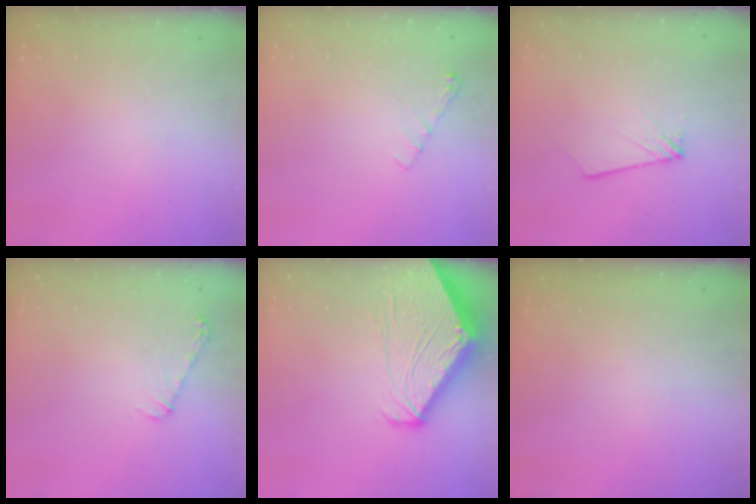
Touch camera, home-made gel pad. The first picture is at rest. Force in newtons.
{"total": 4.1, "press": 4.1, "slide": 0.6}
{"total": 1.7, "press": 1.7, "slide": 0.1}
{"total": 6.4, "press": 6.4, "slide": 0.7}
{"total": 6.7, "press": 6.7, "slide": 0.5}
{"total": 0.0}